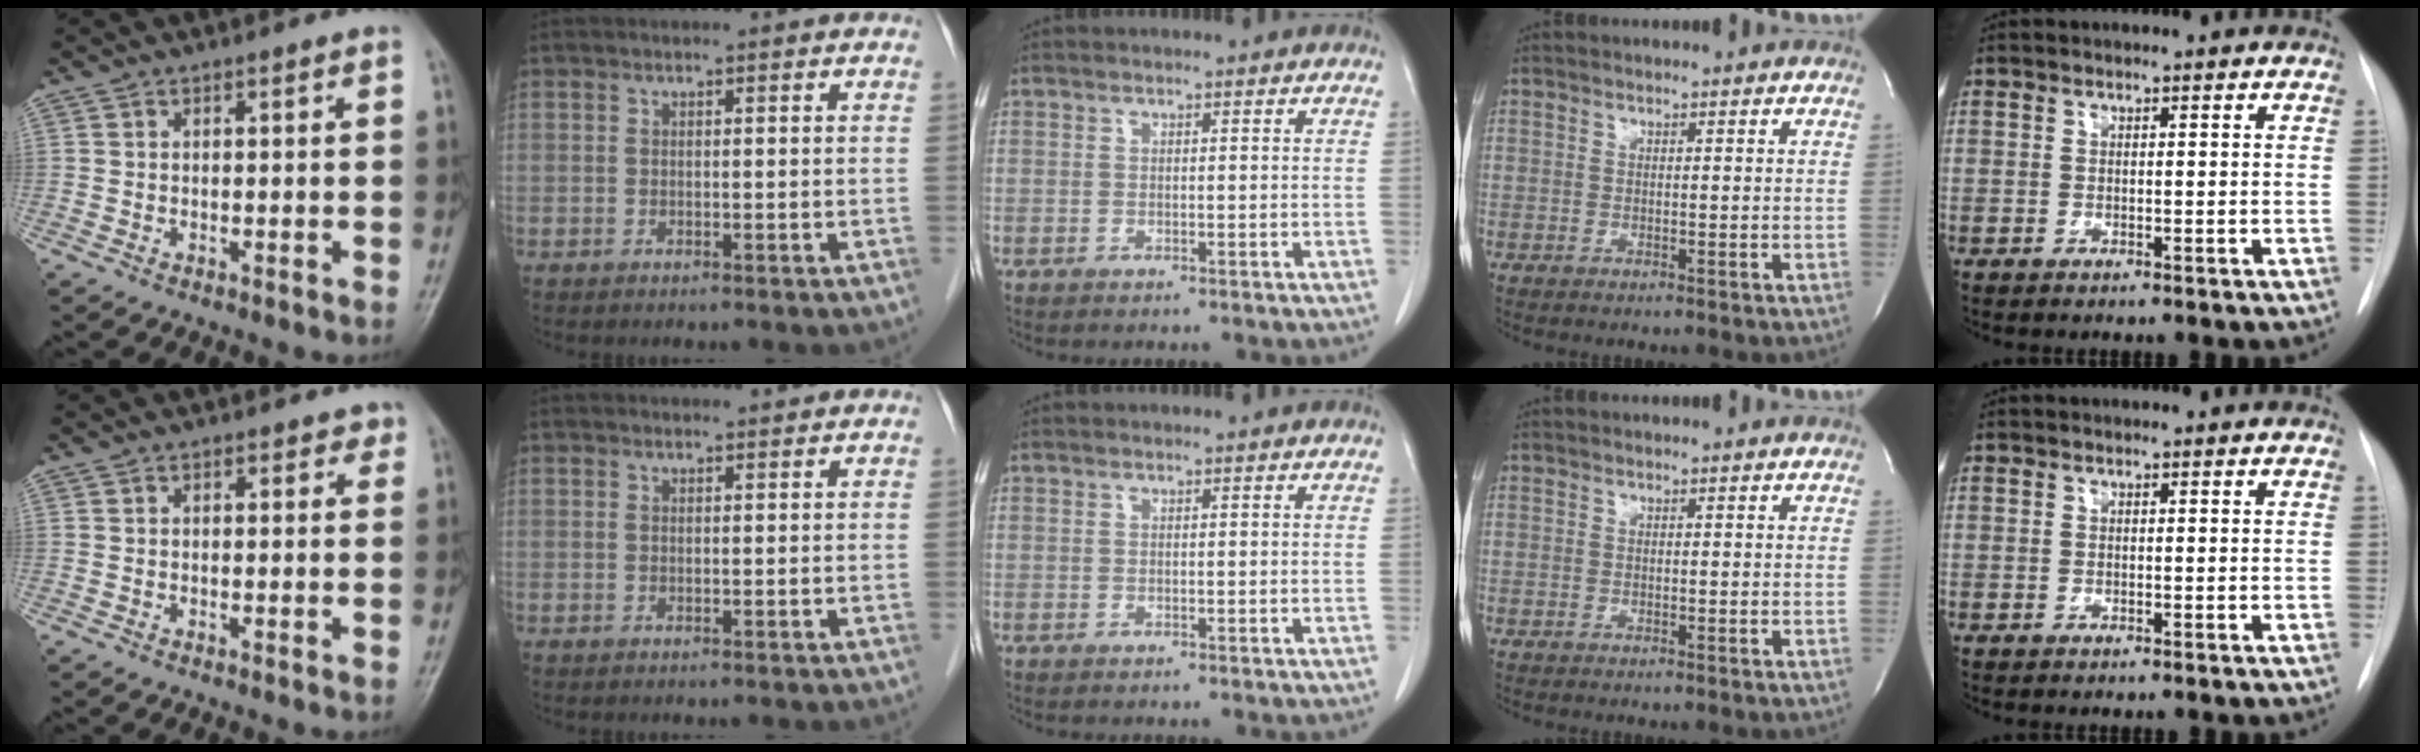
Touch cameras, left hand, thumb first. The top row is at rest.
{"thumb": {"total": 1.7, "force": [0.9, 1.1, 0.9], "torque": [0.006, 0.000, 0.005]}, "index": {"total": 1.4, "force": [-1.4, 0.0, -0.1], "torque": [-0.001, -0.014, -0.029]}}